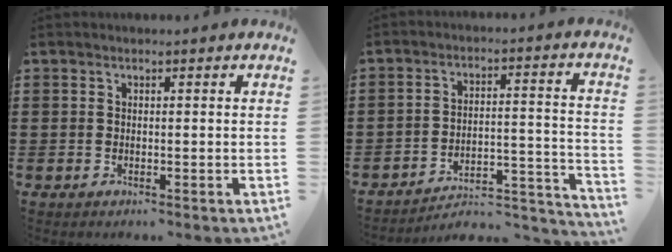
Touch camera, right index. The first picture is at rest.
{"total": 4.4, "force": [-4.2, 0.8, 1.1], "torque": [-0.022, -0.005, -0.089]}